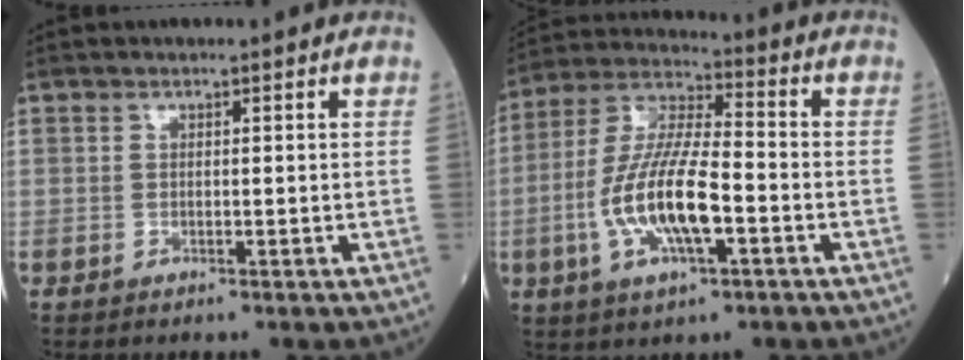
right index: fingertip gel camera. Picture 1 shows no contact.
{"total": 13.9, "force": [-3.5, 3.5, 13.0], "torque": [-0.271, 0.001, -0.065]}